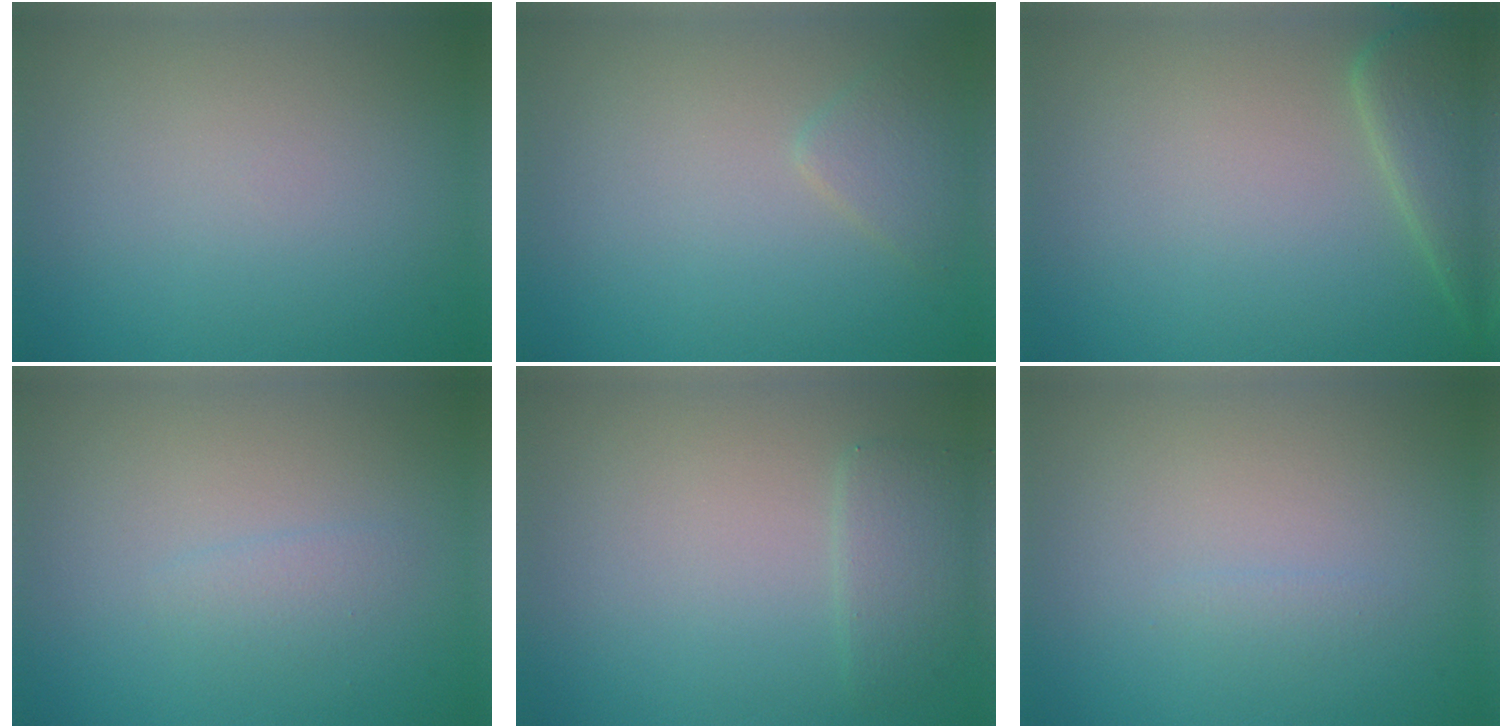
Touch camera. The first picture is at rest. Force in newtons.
{"total": 1.6, "press": 1.6, "slide": 0.1}
{"total": 4.2, "press": 4.2, "slide": 0.3}
{"total": 1.1, "press": 1.1, "slide": 0.1}
{"total": 2.0, "press": 2.0, "slide": 0.1}
{"total": 0.6, "press": 0.6, "slide": 0.0}